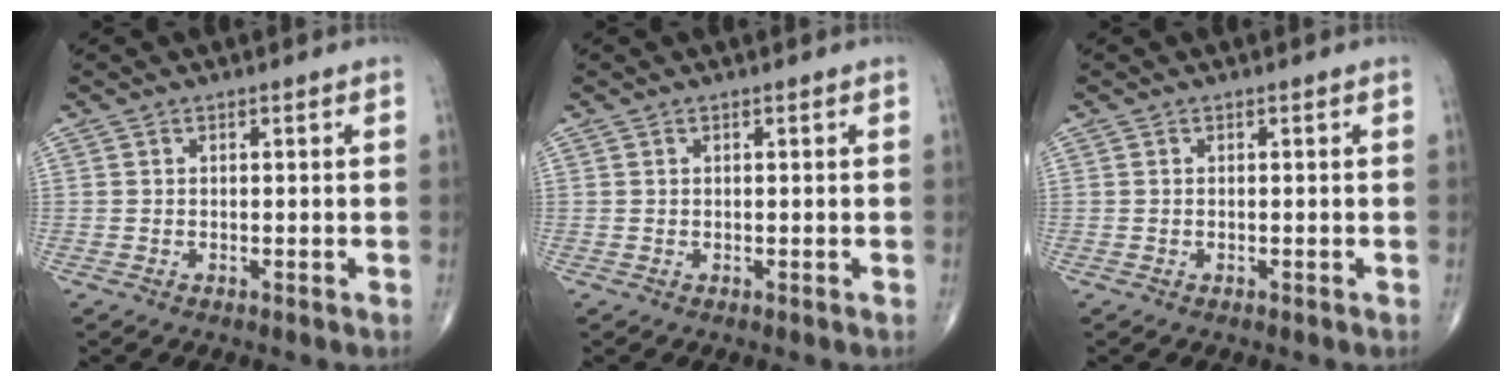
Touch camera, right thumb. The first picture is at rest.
{"total": 0.0}
{"total": 0.0}